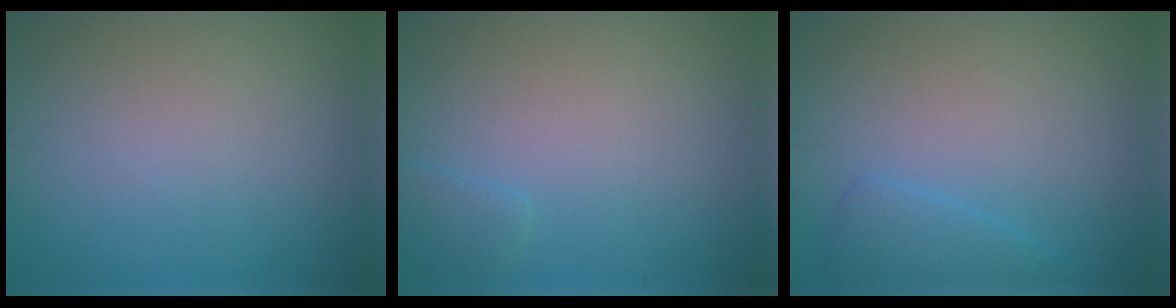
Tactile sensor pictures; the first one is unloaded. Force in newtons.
{"total": 1.0, "press": 1.0, "slide": 0.1}
{"total": 2.2, "press": 2.1, "slide": 0.2}